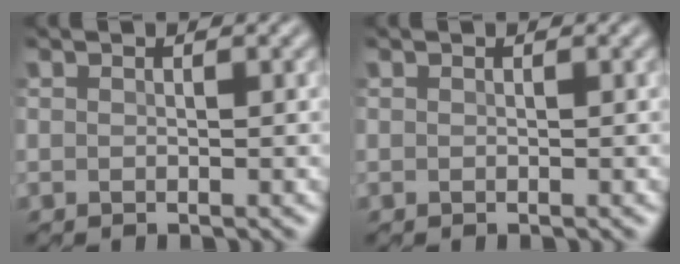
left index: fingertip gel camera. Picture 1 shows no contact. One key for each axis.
{"total": 0.0}